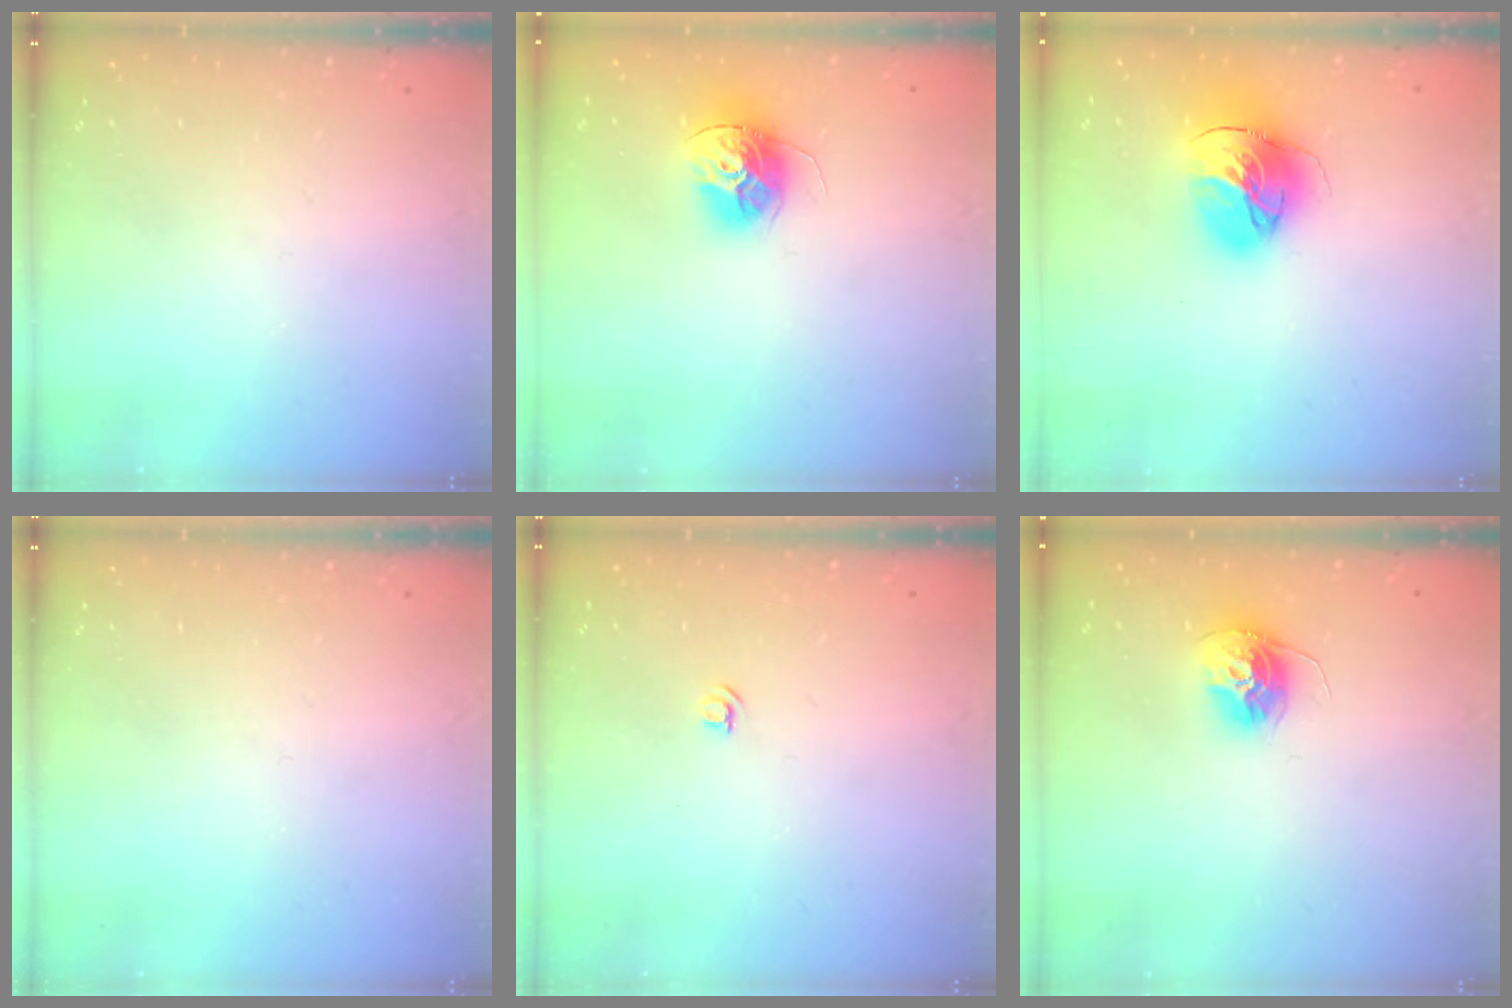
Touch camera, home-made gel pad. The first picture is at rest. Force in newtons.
{"total": 12.2, "press": 12.2, "slide": 0.4}
{"total": 17.5, "press": 17.4, "slide": 1.7}
{"total": 0.0}
{"total": 3.2, "press": 3.2, "slide": 0.3}
{"total": 12.1, "press": 12.1, "slide": 1.1}